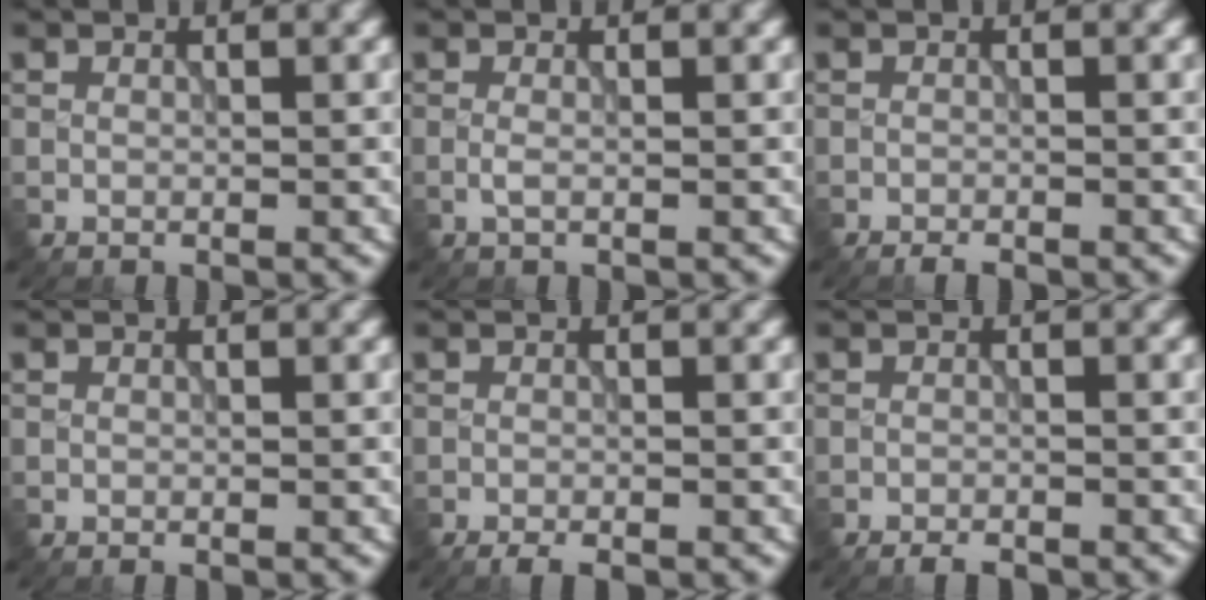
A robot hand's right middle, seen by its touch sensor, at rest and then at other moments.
{"total": 0.9, "force": [-0.3, 0.3, 0.8], "torque": [-0.020, -0.002, -0.008]}
{"total": 1.3, "force": [-1.1, 0.3, 0.6], "torque": [-0.007, -0.002, -0.021]}
{"total": 0.0}
{"total": 1.6, "force": [-1.3, 0.3, 0.9], "torque": [-0.014, -0.003, -0.023]}
{"total": 1.6, "force": [-1.4, 0.4, 0.7], "torque": [-0.010, -0.002, -0.025]}